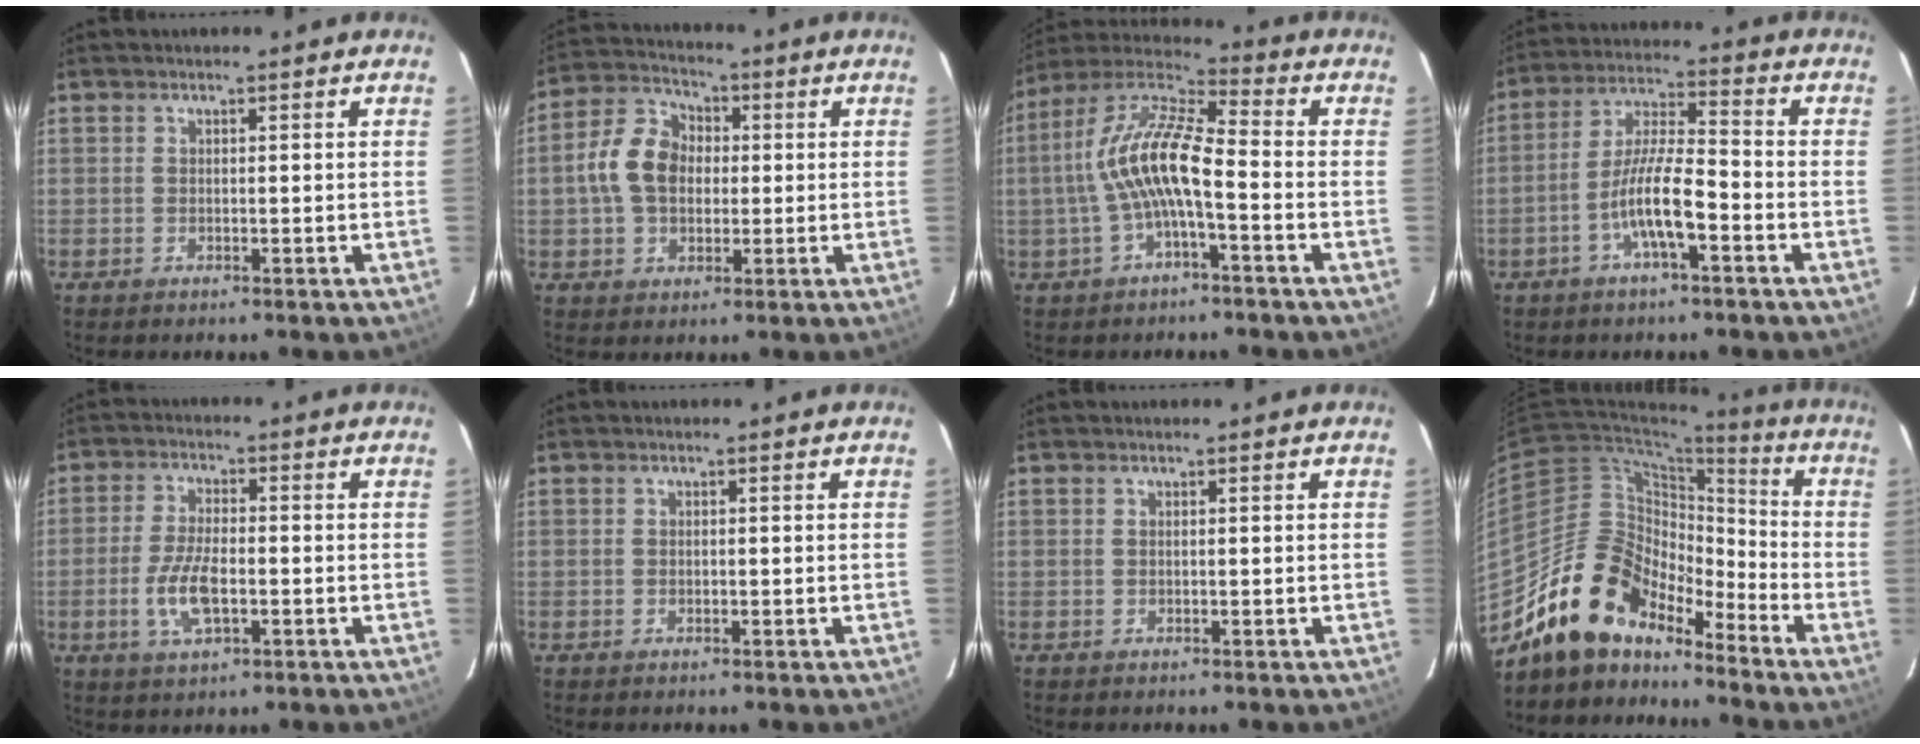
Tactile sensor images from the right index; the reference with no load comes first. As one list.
[{"total": 10.3, "force": [0.3, 7.7, 6.9], "torque": [-0.149, 0.028, 0.003]}, {"total": 12.5, "force": [-2.3, 3.1, 11.9], "torque": [-0.238, 0.014, -0.045]}, {"total": 9.2, "force": [-4.2, 1.5, 8.0], "torque": [-0.163, 0.005, -0.078]}, {"total": 8.1, "force": [-2.2, 3.4, 7.0], "torque": [-0.146, -0.004, -0.041]}, {"total": 0.0}, {"total": 0.0}, {"total": 16.3, "force": [-13.5, 7.2, 5.6], "torque": [-0.112, 0.023, -0.242]}]